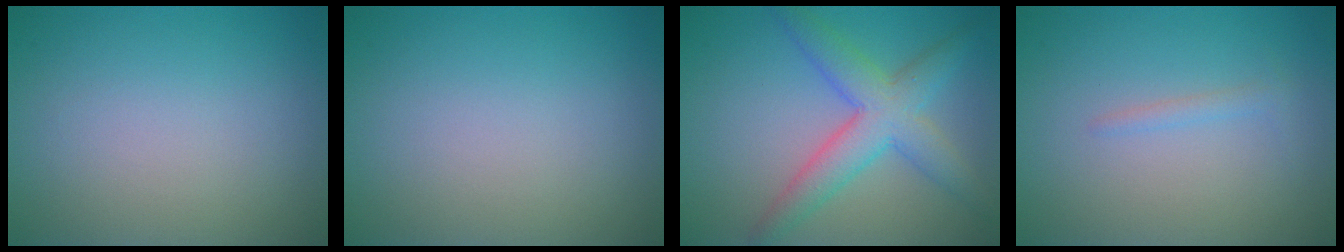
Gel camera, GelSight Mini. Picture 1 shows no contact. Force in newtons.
{"total": 0.0}
{"total": 5.4, "press": 5.4, "slide": 0.1}
{"total": 0.9, "press": 0.9, "slide": 0.1}